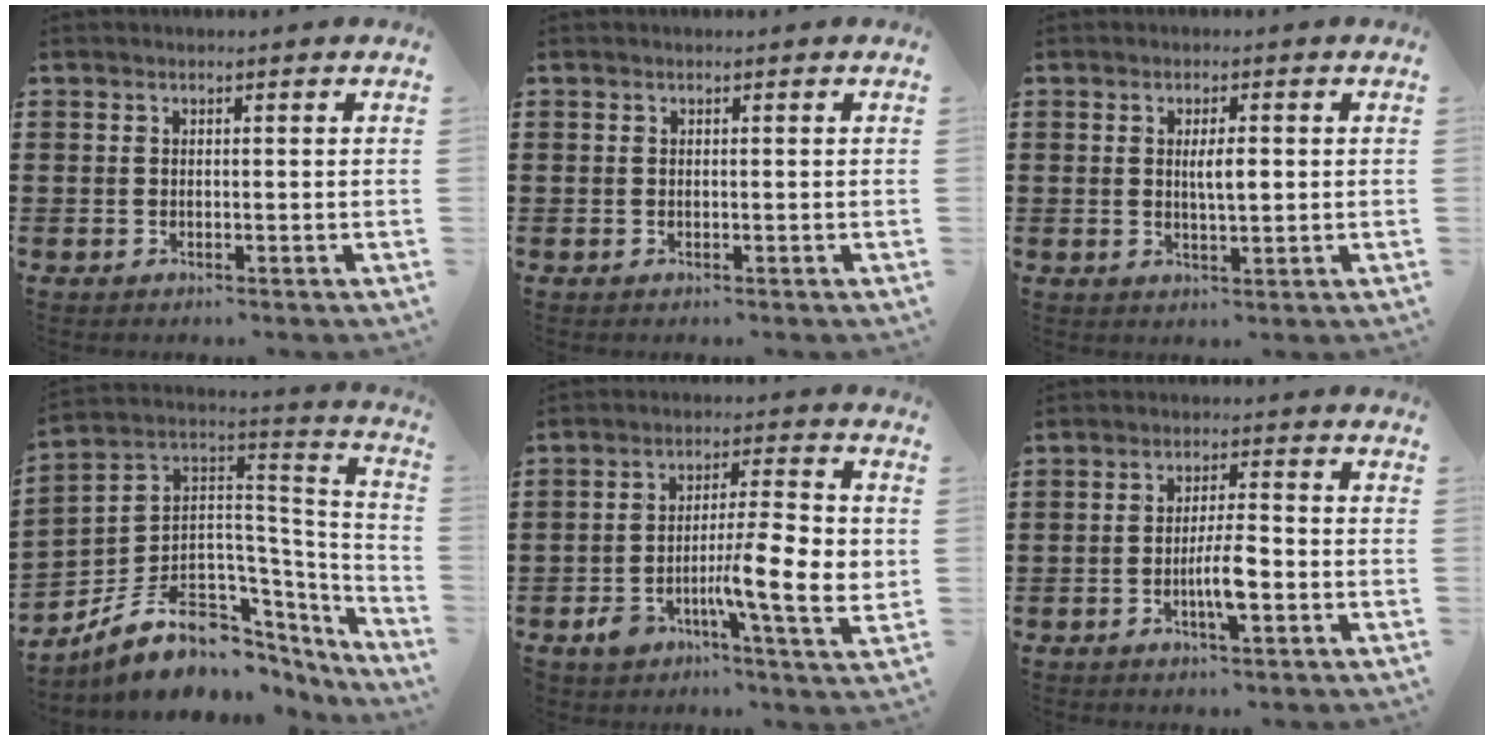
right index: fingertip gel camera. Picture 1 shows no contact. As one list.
[{"total": 0.0}, {"total": 3.3, "force": [0.4, 0.8, 3.2], "torque": [-0.061, 0.001, 0.005]}, {"total": 11.8, "force": [-6.1, 7.5, 6.8], "torque": [-0.148, 0.003, -0.097]}, {"total": 11.9, "force": [-2.6, 3.8, 11.0], "torque": [-0.177, -0.003, -0.043]}, {"total": 5.6, "force": [-1.7, 1.2, 5.1], "torque": [-0.100, -0.001, -0.035]}]